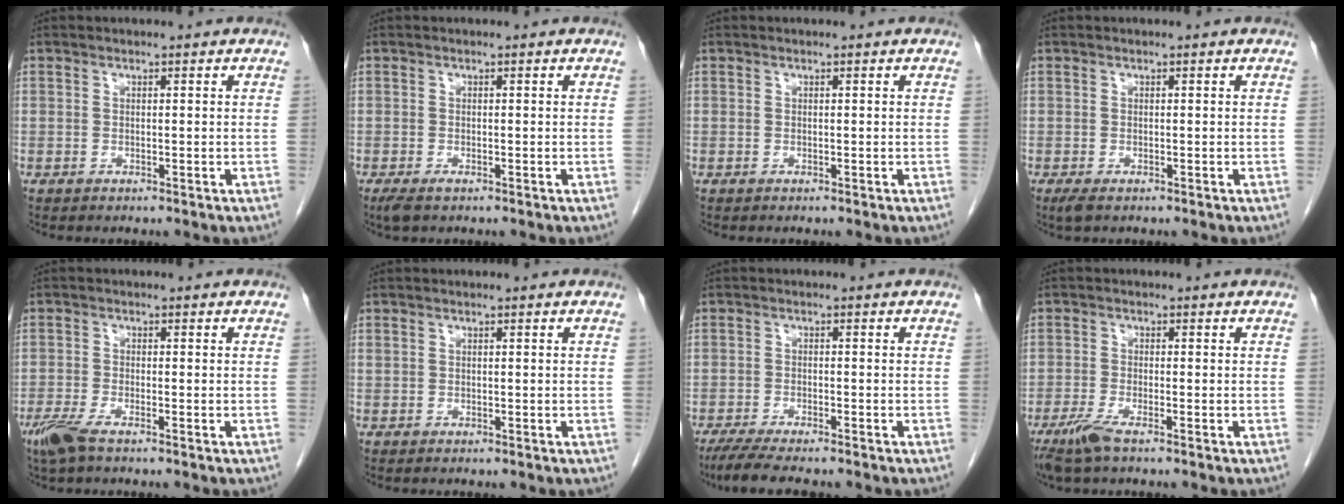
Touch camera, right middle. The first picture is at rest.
{"total": 2.0, "force": [-1.3, 0.7, 1.4], "torque": [-0.030, -0.006, -0.020]}
{"total": 0.0}
{"total": 1.5, "force": [-1.0, 0.6, 1.0], "torque": [-0.019, -0.004, -0.012]}
{"total": 3.9, "force": [-2.7, 0.7, 2.7], "torque": [-0.063, -0.010, -0.056]}
{"total": 0.0}
{"total": 8.1, "force": [-6.8, 1.1, 4.4], "torque": [-0.072, -0.020, -0.108]}
{"total": 3.8, "force": [-2.6, 0.4, 2.7], "torque": [-0.063, -0.011, -0.054]}